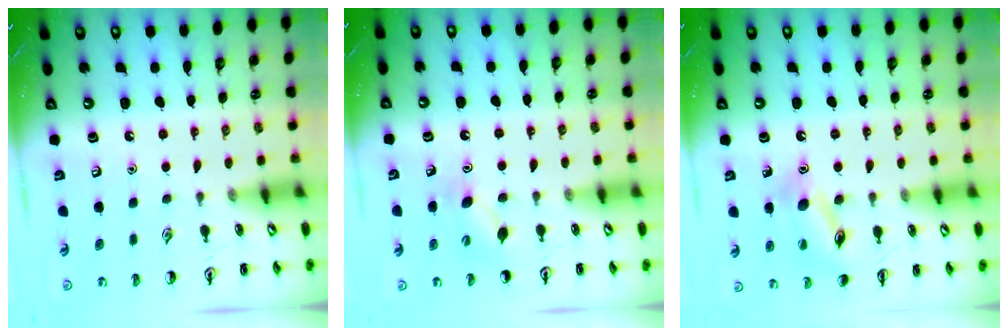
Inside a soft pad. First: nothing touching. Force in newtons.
{"total": 5.2, "press": 5.0, "slide": 1.4}
{"total": 12.5, "press": 12.4, "slide": 1.9}